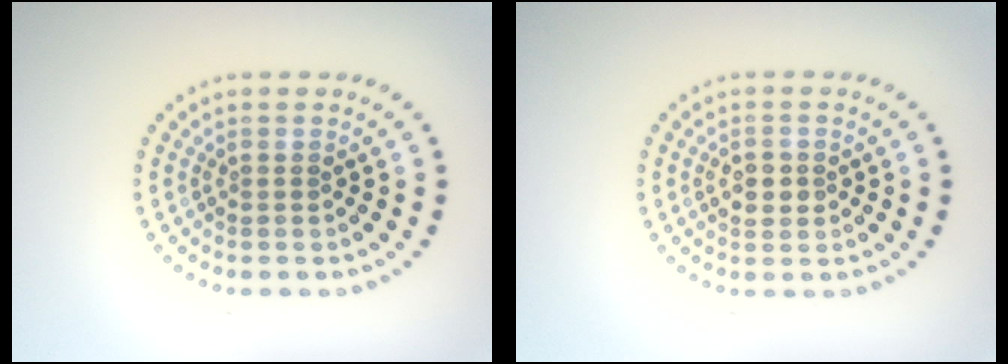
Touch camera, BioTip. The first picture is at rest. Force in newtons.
{"total": 2.4, "press": 2.4, "slide": 0.0}